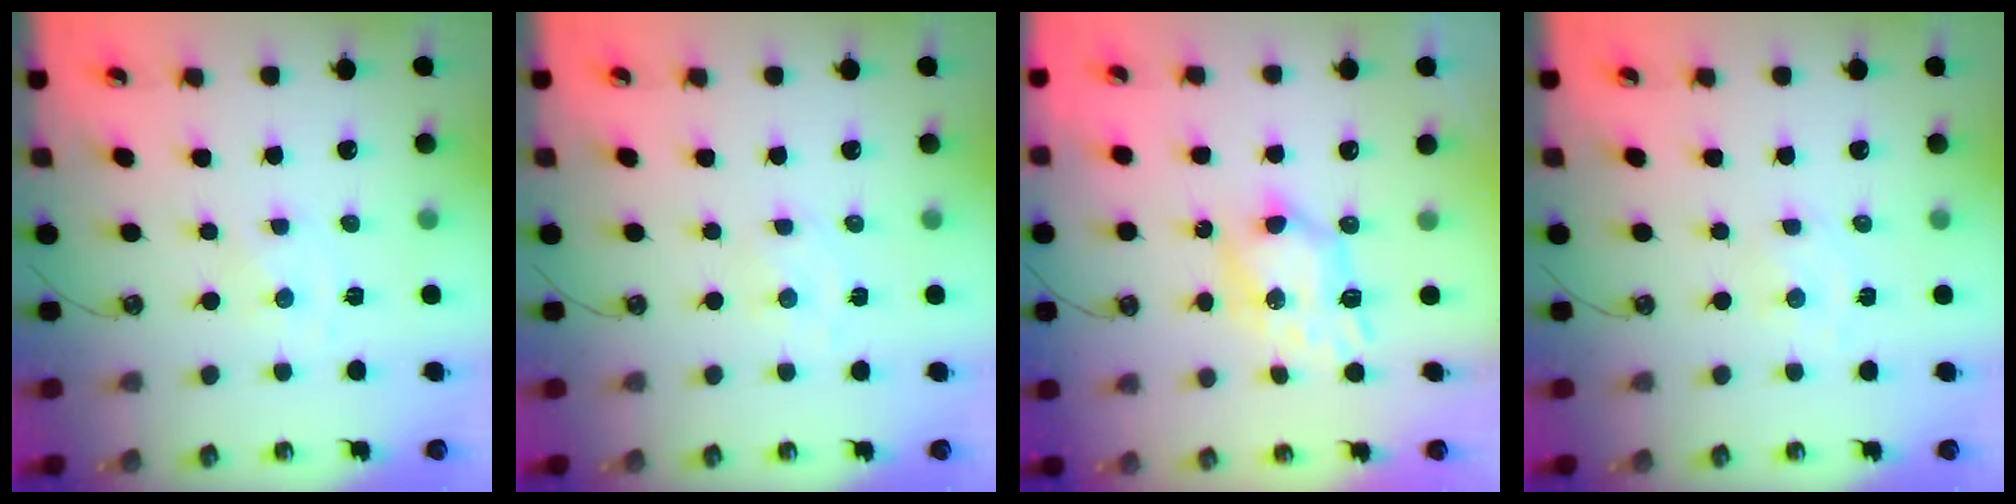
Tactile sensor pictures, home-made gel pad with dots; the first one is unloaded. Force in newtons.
{"total": 2.6, "press": 2.6, "slide": 0.1}
{"total": 8.0, "press": 8.0, "slide": 0.6}
{"total": 2.6, "press": 2.6, "slide": 0.1}